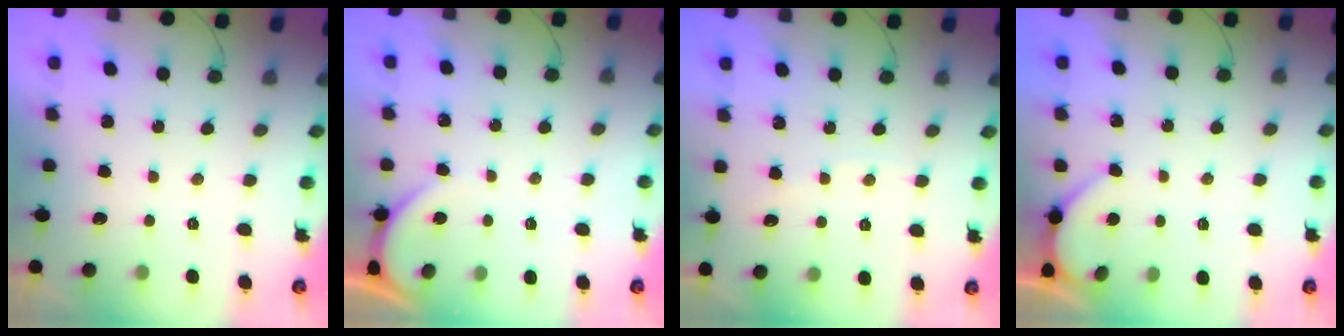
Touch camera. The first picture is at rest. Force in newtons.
{"total": 2.8, "press": 2.8, "slide": 0.3}
{"total": 2.7, "press": 2.7, "slide": 0.5}
{"total": 3.0, "press": 3.0, "slide": 0.2}